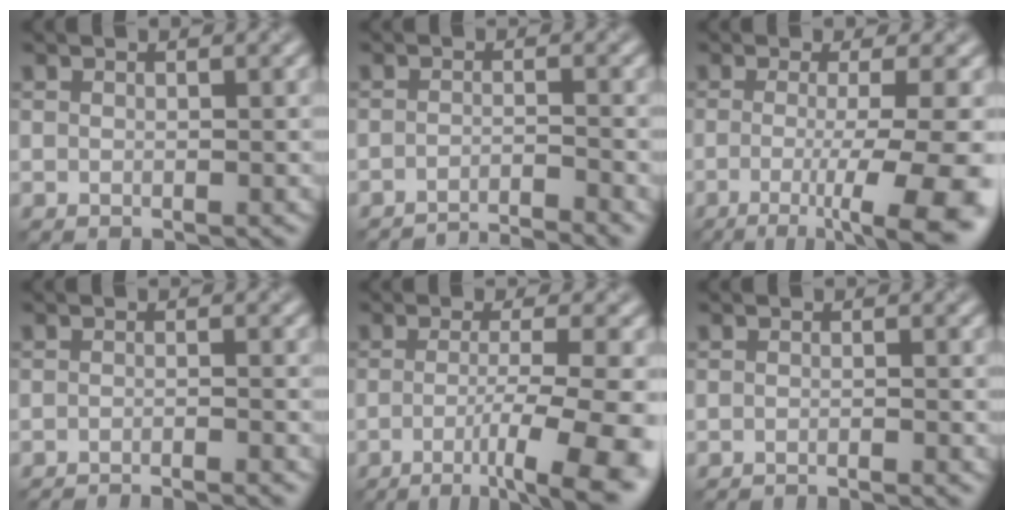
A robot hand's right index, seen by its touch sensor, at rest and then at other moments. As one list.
[{"total": 4.4, "force": [-3.9, 0.5, 2.0], "torque": [-0.025, 0.000, -0.068]}, {"total": 9.1, "force": [-2.3, 2.4, 8.5], "torque": [-0.118, -0.021, -0.036]}, {"total": 4.8, "force": [-4.5, 0.6, 1.7], "torque": [-0.016, -0.007, -0.065]}, {"total": 9.0, "force": [-3.3, 2.0, 8.1], "torque": [-0.111, -0.007, -0.051]}, {"total": 2.8, "force": [-2.6, 0.3, 1.1], "torque": [-0.010, -0.003, -0.043]}]